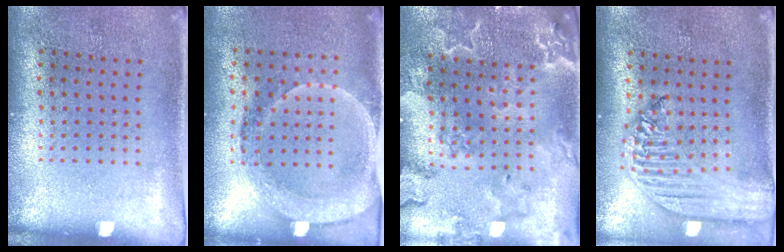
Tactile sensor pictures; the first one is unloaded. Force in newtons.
{"total": 1.9, "press": 1.7, "slide": 0.9}
{"total": 3.1, "press": 2.8, "slide": 1.3}
{"total": 2.5, "press": 2.1, "slide": 1.3}